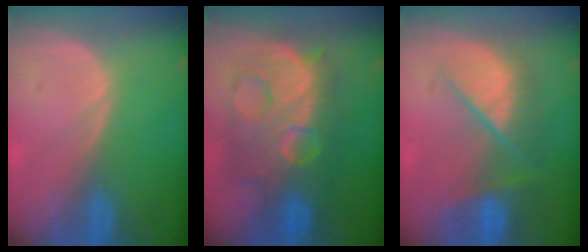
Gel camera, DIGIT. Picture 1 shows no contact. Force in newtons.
{"total": 12.3, "press": 12.3, "slide": 1.3}
{"total": 9.6, "press": 8.3, "slide": 4.8}